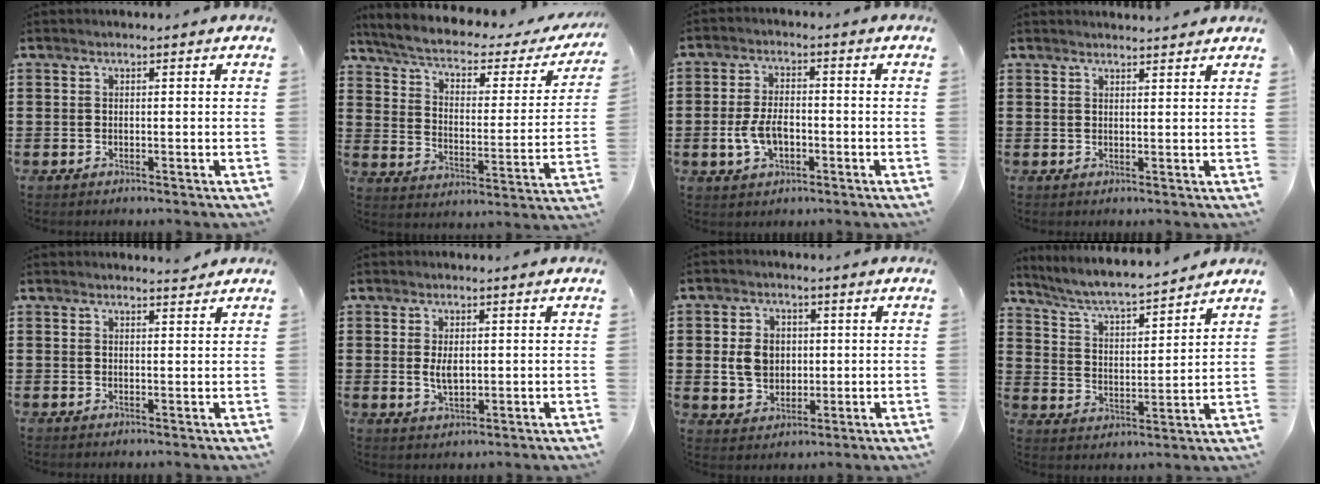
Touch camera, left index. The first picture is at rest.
{"total": 4.3, "force": [2.7, 1.5, 3.0], "torque": [-0.073, -0.023, 0.037]}
{"total": 5.5, "force": [-1.5, 3.0, 4.4], "torque": [-0.096, 0.002, -0.031]}
{"total": 1.7, "force": [1.7, 0.0, 0.1], "torque": [-0.006, 0.001, 0.033]}
{"total": 1.5, "force": [1.5, 0.2, 0.3], "torque": [-0.001, -0.002, 0.027]}
{"total": 3.4, "force": [0.1, 1.8, 2.9], "torque": [-0.066, 0.001, -0.001]}
{"total": 6.2, "force": [0.4, 4.9, 3.6], "torque": [-0.098, 0.010, 0.002]}
{"total": 5.2, "force": [4.8, 0.1, 2.0], "torque": [-0.060, -0.033, 0.076]}